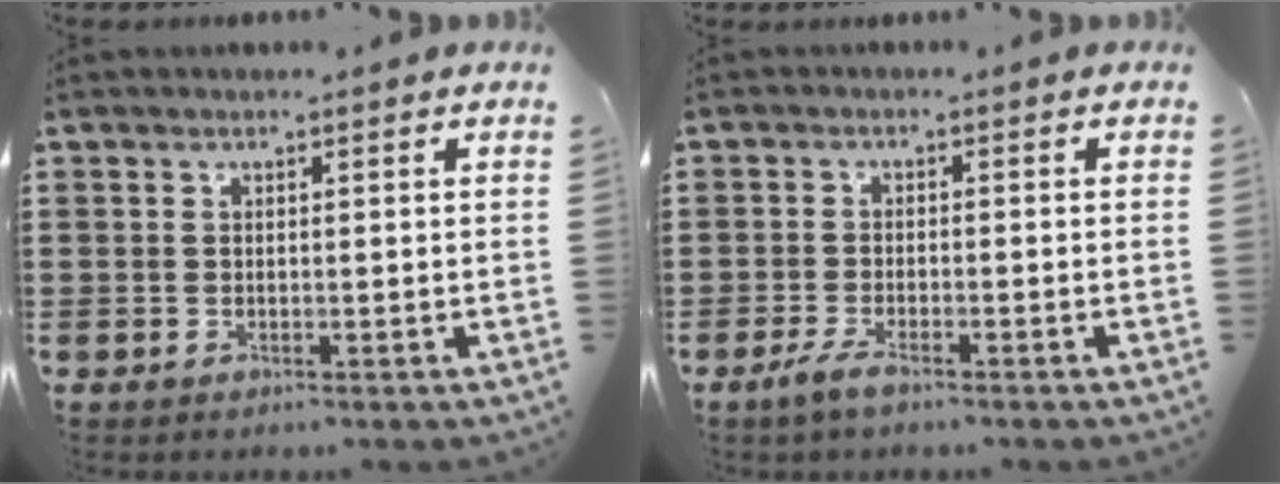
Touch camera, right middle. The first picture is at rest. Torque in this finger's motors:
{"motor_torque": [1.34, 0.11, 0.40, 0.13]}